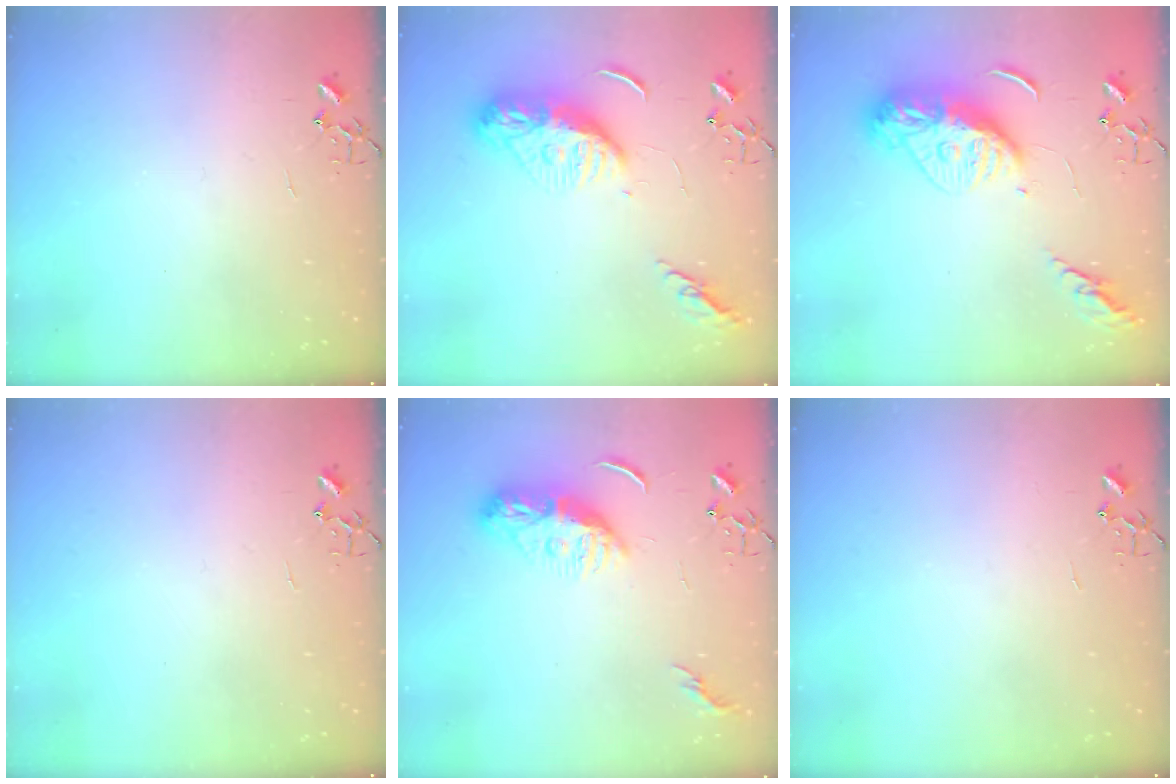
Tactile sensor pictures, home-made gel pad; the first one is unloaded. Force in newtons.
{"total": 12.9, "press": 12.8, "slide": 1.1}
{"total": 14.8, "press": 14.8, "slide": 1.4}
{"total": 0.0}
{"total": 10.2, "press": 10.2, "slide": 0.9}
{"total": 0.0}